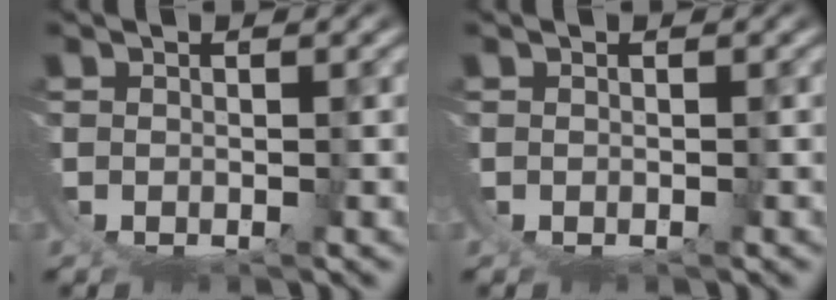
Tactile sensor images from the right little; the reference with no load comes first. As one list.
[{"total": 0.0}]